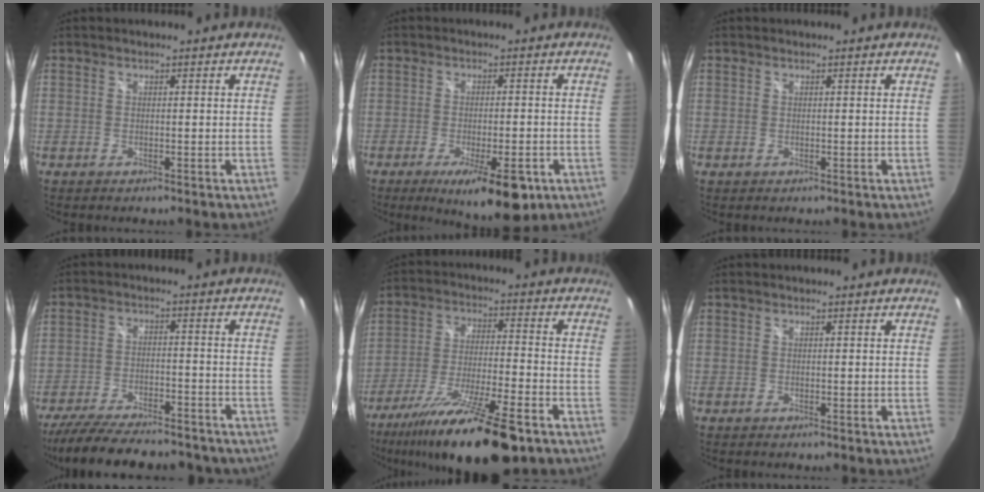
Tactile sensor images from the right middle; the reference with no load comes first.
{"total": 12.0, "force": [-6.8, 3.4, 9.3], "torque": [-0.152, -0.026, -0.094]}
{"total": 0.0}
{"total": 24.1, "force": [-20.2, 7.1, 11.1], "torque": [-0.217, -0.029, -0.279]}
{"total": 21.4, "force": [-15.4, 3.6, 14.4], "torque": [-0.269, -0.048, -0.256]}
{"total": 0.0}